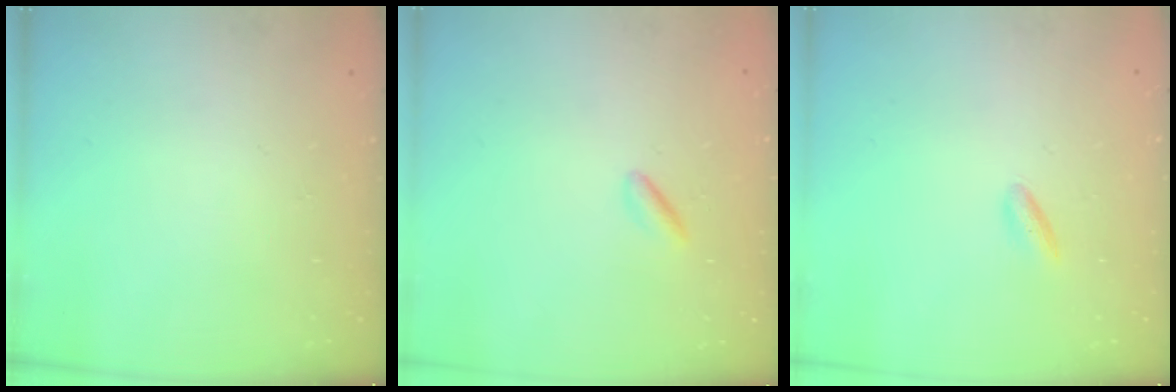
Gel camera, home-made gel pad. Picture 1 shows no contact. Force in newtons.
{"total": 1.6, "press": 1.4, "slide": 0.7}
{"total": 2.1, "press": 2.0, "slide": 0.5}